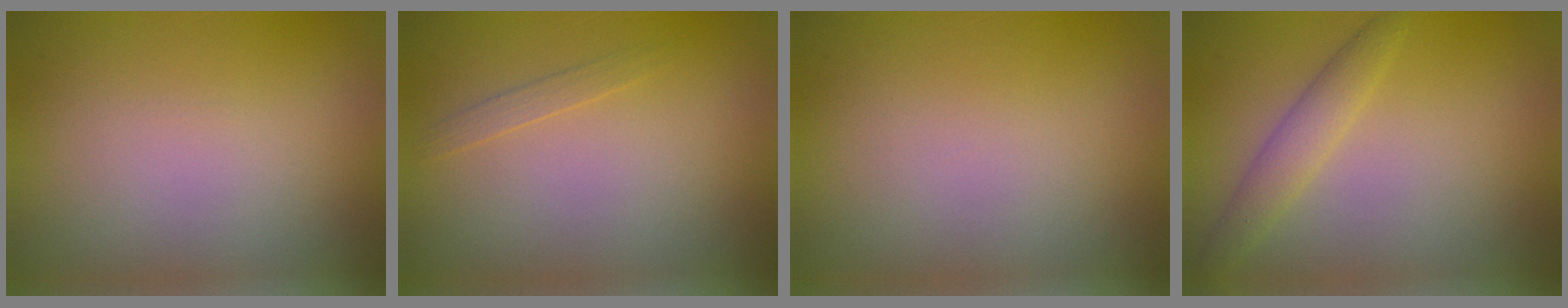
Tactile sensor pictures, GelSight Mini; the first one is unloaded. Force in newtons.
{"total": 0.9, "press": 0.9, "slide": 0.0}
{"total": 0.0}
{"total": 2.4, "press": 2.4, "slide": 0.0}